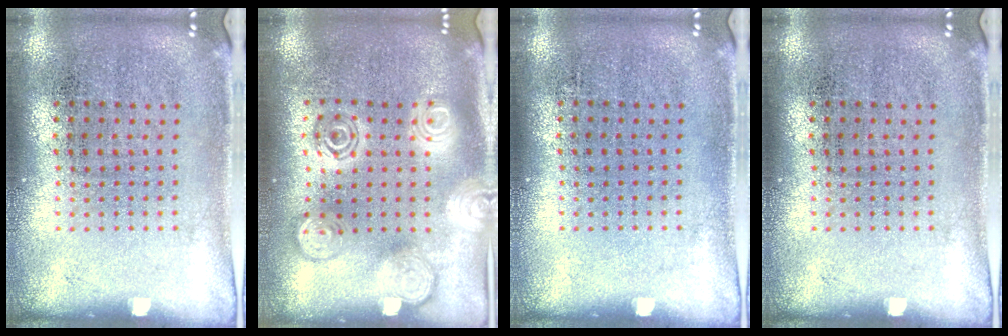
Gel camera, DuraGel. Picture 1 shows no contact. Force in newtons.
{"total": 2.3, "press": 2.3, "slide": 0.4}
{"total": 0.0}
{"total": 0.0}